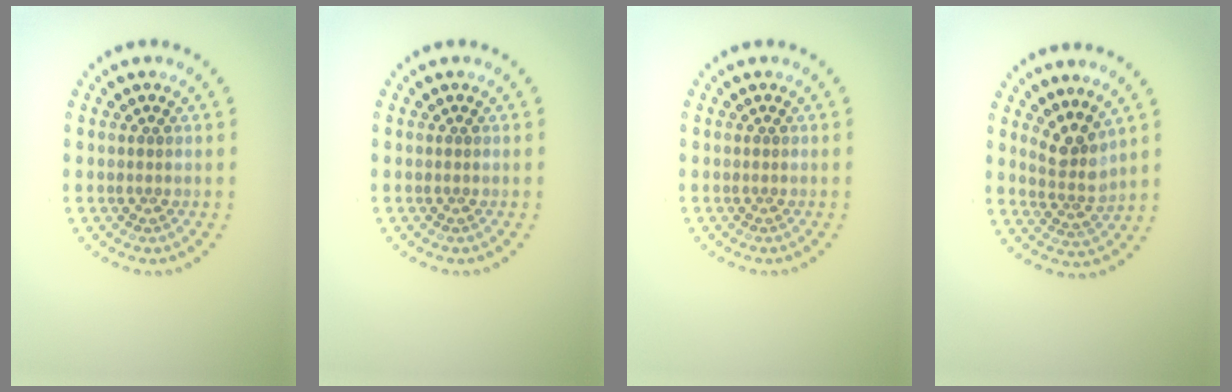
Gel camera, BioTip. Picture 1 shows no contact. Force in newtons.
{"total": 0.0}
{"total": 0.0}
{"total": 2.9, "press": 2.1, "slide": 2.0}